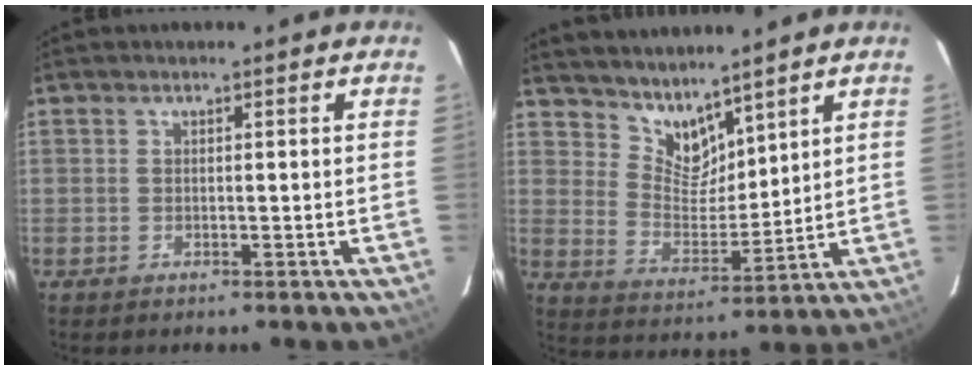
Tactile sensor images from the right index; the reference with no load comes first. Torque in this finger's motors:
{"motor_torque": [-0.02, 0.27, -0.02, 0.00]}